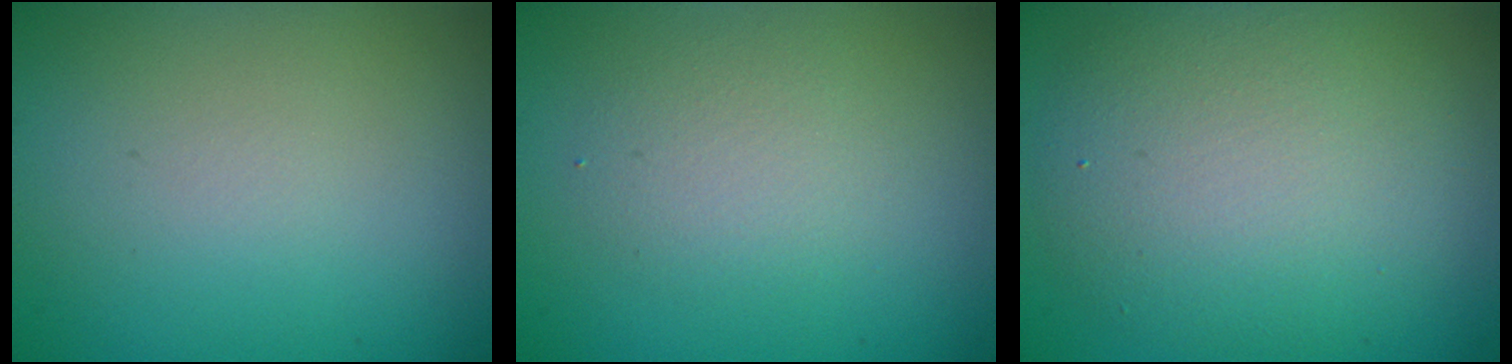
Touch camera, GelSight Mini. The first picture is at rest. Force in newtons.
{"total": 2.2, "press": 2.2, "slide": 0.1}
{"total": 6.6, "press": 6.6, "slide": 0.4}